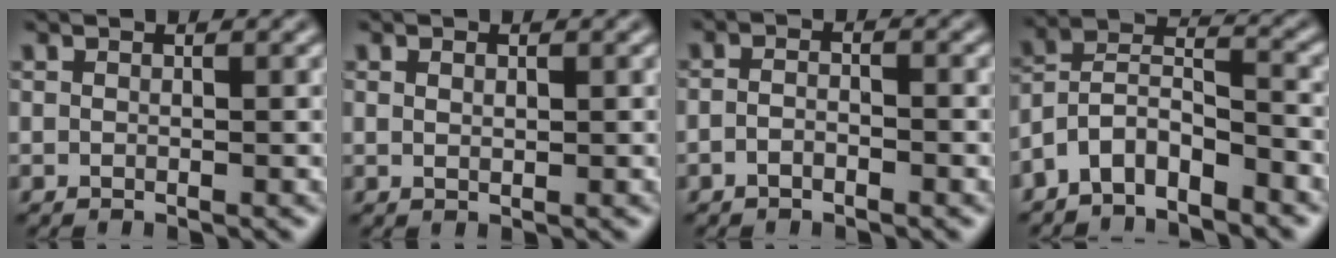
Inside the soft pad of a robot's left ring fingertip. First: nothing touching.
{"total": 0.9, "force": [0.4, 0.5, 0.6], "torque": [-0.011, 0.000, 0.008]}
{"total": 1.5, "force": [-0.8, 0.7, 1.0], "torque": [-0.022, 0.001, -0.020]}
{"total": 5.5, "force": [-3.8, 2.3, 3.2], "torque": [-0.057, 0.007, -0.080]}